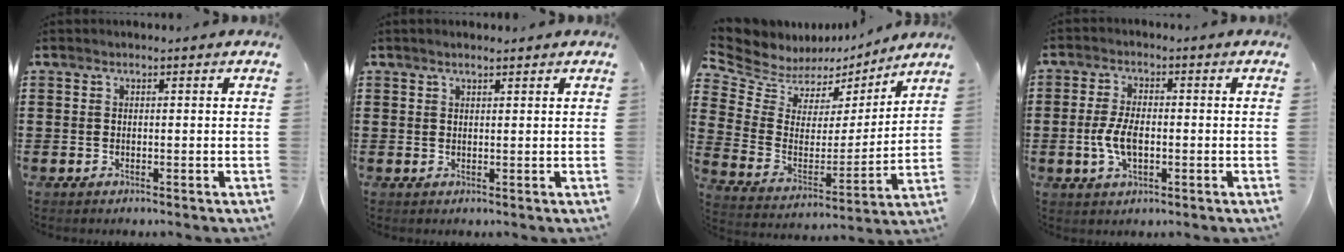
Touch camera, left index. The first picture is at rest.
{"total": 1.1, "force": [0.9, 0.1, 0.6], "torque": [-0.012, 0.000, 0.017]}
{"total": 6.5, "force": [5.6, 3.4, 0.0], "torque": [-0.048, -0.046, 0.099]}
{"total": 5.6, "force": [-0.8, 2.6, 4.9], "torque": [-0.114, -0.005, -0.022]}